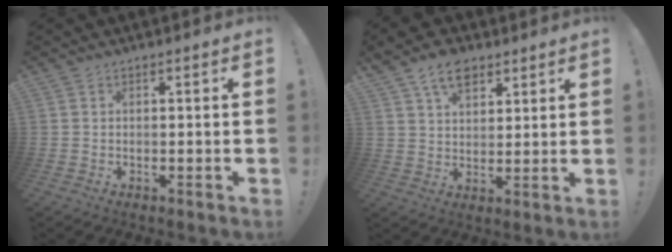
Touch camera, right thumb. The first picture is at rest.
{"total": 9.4, "force": [5.7, 5.7, 4.8], "torque": [-0.072, -0.022, 0.106]}